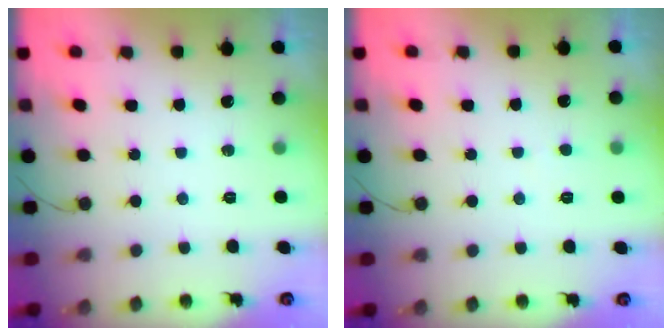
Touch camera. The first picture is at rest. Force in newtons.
{"total": 1.6, "press": 1.6, "slide": 0.2}